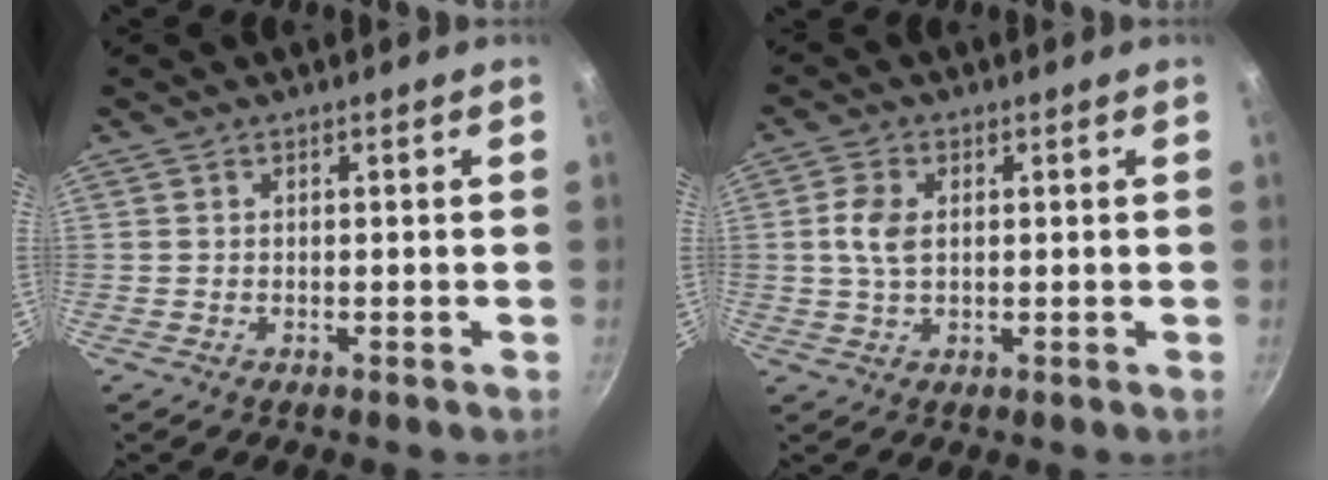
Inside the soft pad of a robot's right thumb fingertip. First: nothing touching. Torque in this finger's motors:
{"motor_torque": [0.04, -0.02, 0.41, 0.07, 0.05]}